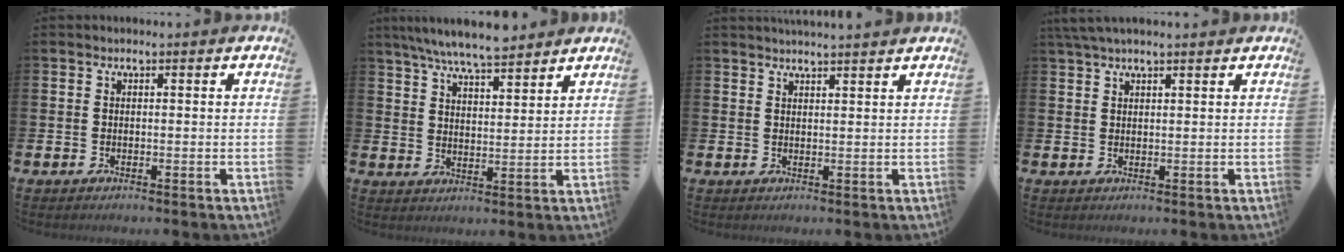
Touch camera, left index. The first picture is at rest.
{"total": 7.2, "force": [6.8, 0.7, 2.3], "torque": [-0.060, -0.028, 0.124]}
{"total": 2.3, "force": [2.2, -0.3, 0.1], "torque": [-0.002, -0.011, 0.041]}
{"total": 2.9, "force": [2.4, 0.4, 1.5], "torque": [-0.030, 0.000, 0.043]}